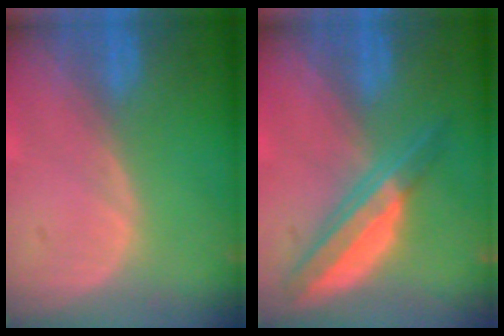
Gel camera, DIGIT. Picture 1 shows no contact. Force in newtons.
{"total": 6.7, "press": 5.6, "slide": 3.7}